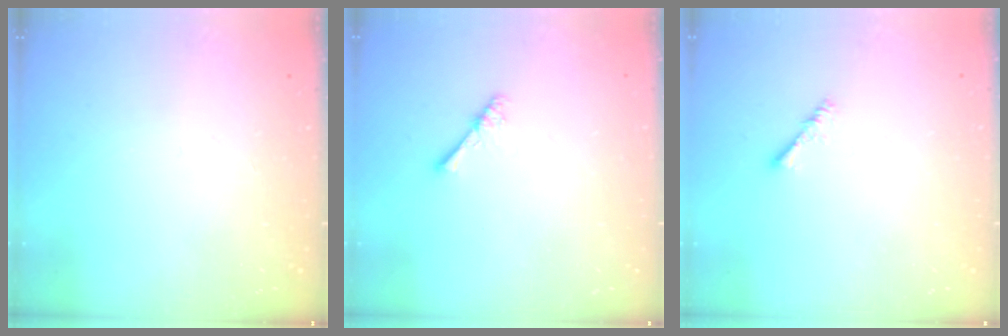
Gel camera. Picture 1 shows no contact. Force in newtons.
{"total": 2.4, "press": 2.4, "slide": 0.4}
{"total": 2.3, "press": 2.3, "slide": 0.4}